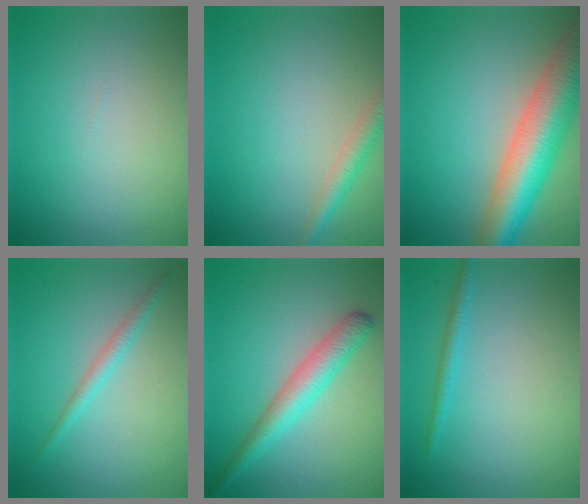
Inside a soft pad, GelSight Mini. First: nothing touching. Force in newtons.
{"total": 2.4, "press": 2.4, "slide": 0.0}
{"total": 10.1, "press": 10.1, "slide": 0.7}
{"total": 1.5, "press": 1.5, "slide": 0.1}
{"total": 3.9, "press": 3.9, "slide": 0.1}
{"total": 1.3, "press": 1.3, "slide": 0.1}